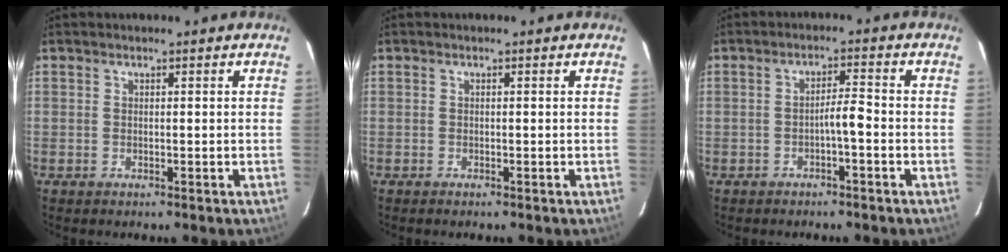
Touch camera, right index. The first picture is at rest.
{"total": 0.6, "force": [-0.5, 0.1, 0.3], "torque": [-0.008, -0.001, -0.008]}
{"total": 2.9, "force": [-1.2, 0.2, 2.6], "torque": [-0.039, 0.006, -0.021]}